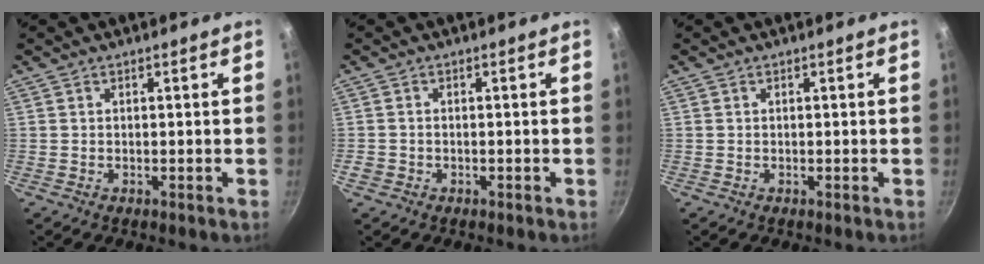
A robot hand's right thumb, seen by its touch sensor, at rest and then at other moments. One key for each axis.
{"total": 1.3, "fx": -0.7, "fy": 1.1, "fz": 0.5, "tx": -0.014, "ty": 0.004, "tz": -0.010}
{"total": 0.0}